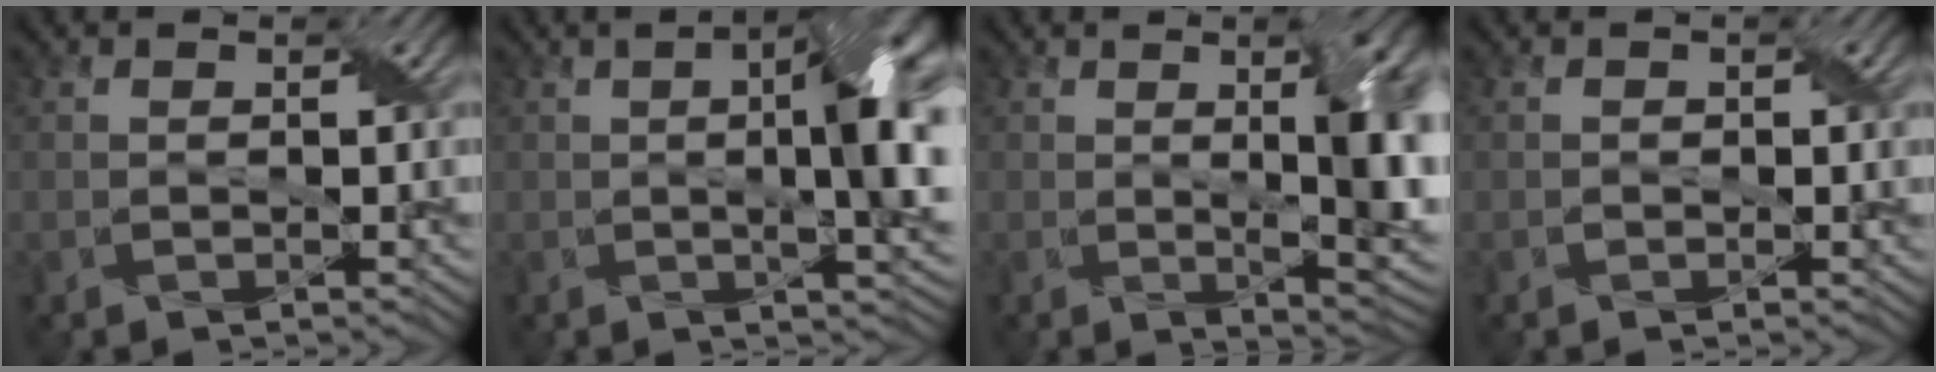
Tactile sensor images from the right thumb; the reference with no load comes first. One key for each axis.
{"total": 12.7, "fx": 0.7, "fy": 3.9, "fz": 12.1, "tx": -0.163, "ty": 0.008, "tz": 0.008}
{"total": 10.9, "fx": 0.7, "fy": 3.1, "fz": 10.4, "tx": -0.137, "ty": 0.003, "tz": 0.017}
{"total": 0.6, "fx": -0.2, "fy": 0.5, "fz": 0.3, "tx": -0.006, "ty": -0.003, "tz": -0.004}